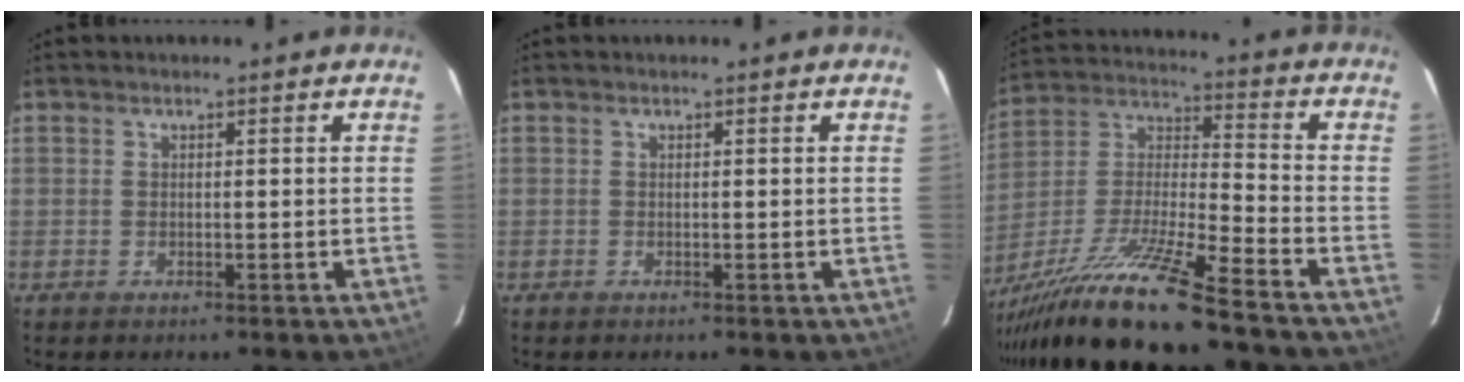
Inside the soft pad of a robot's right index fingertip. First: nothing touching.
{"total": 0.0}
{"total": 20.8, "force": [-16.4, 0.2, 12.8], "torque": [-0.243, -0.022, -0.300]}